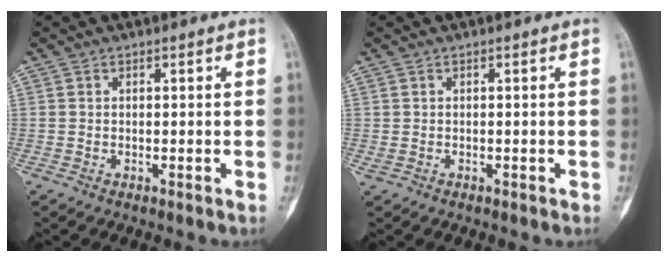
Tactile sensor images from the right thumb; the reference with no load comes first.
{"total": 0.6, "force": [-0.2, 0.4, 0.3], "torque": [-0.009, 0.004, 0.000]}